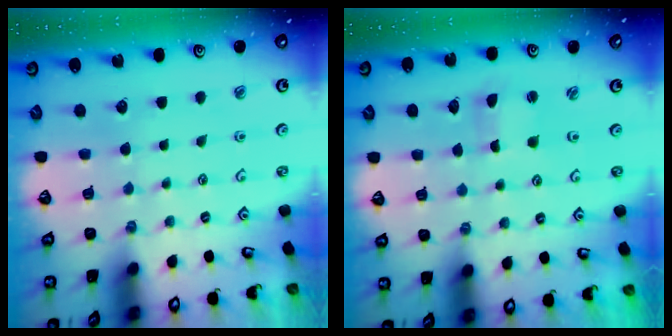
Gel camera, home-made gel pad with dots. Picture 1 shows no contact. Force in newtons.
{"total": 0.9, "press": 0.9, "slide": 0.1}